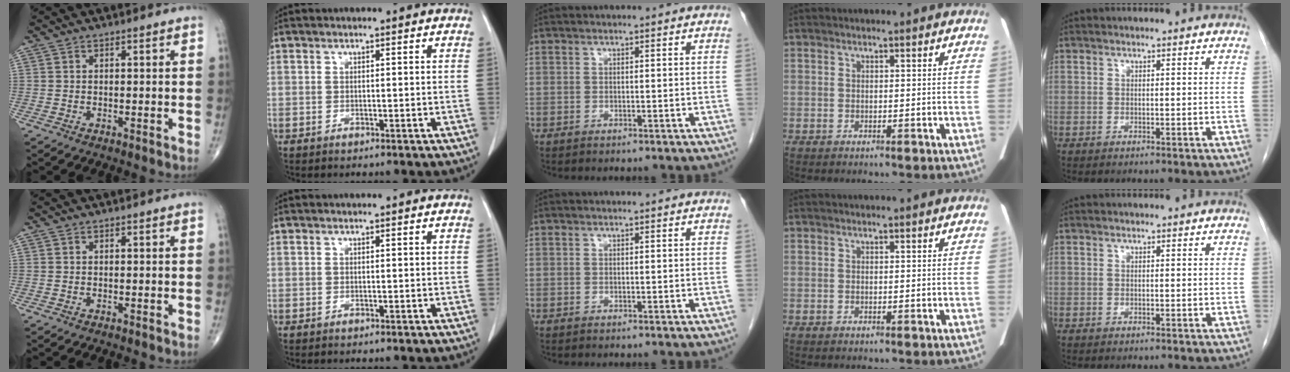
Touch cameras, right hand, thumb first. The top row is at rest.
{}